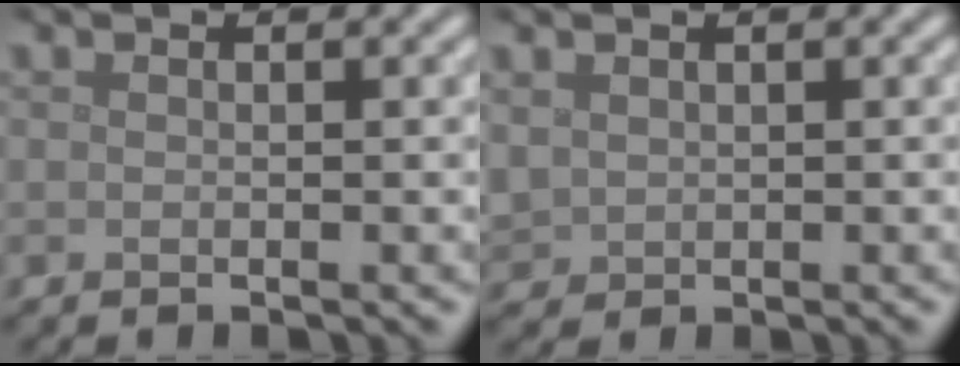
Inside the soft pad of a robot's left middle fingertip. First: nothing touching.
{"total": 1.5, "force": [0.6, 1.4, 0.4], "torque": [-0.017, -0.005, 0.017]}